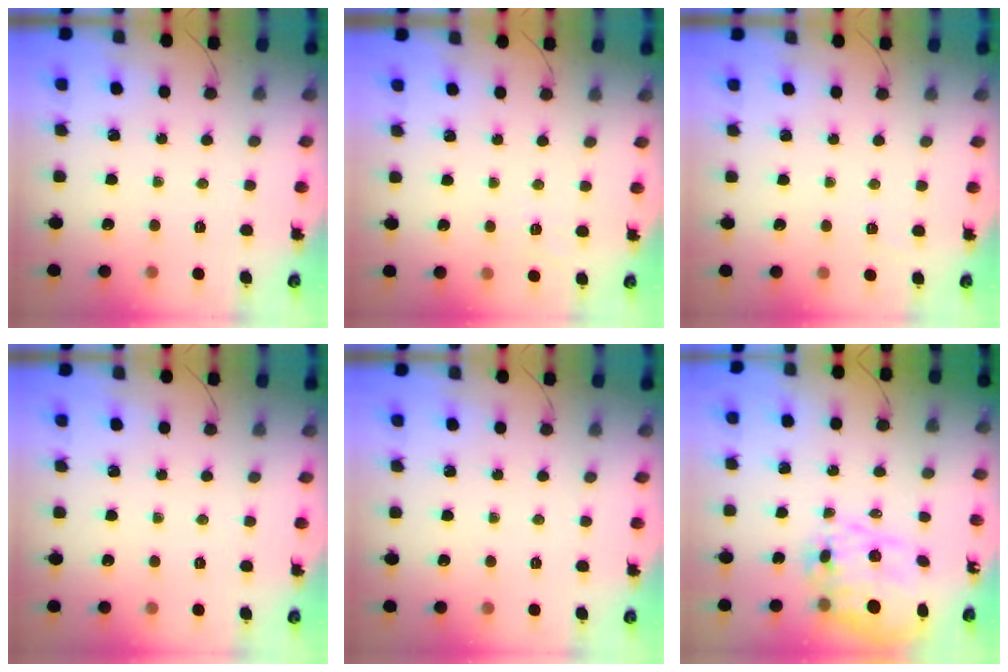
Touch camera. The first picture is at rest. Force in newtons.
{"total": 3.4, "press": 2.9, "slide": 1.7}
{"total": 1.3, "press": 0.2, "slide": 1.3}
{"total": 0.0}
{"total": 0.0}
{"total": 18.5, "press": 18.1, "slide": 3.8}